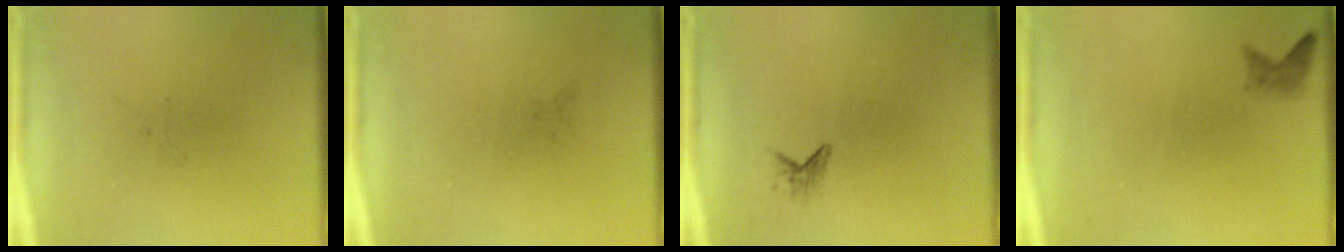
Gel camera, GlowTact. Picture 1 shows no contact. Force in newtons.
{"total": 0.0}
{"total": 1.0}
{"total": 1.3}